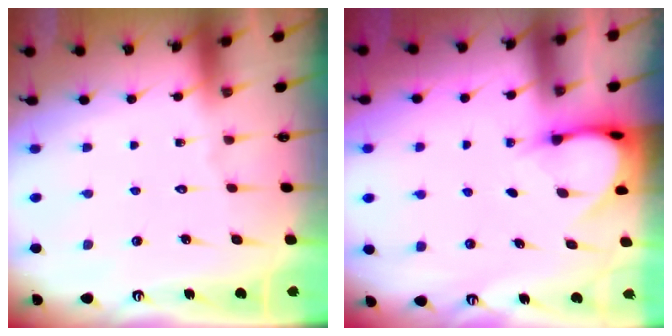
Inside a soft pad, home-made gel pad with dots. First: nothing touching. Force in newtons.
{"total": 3.9, "press": 3.9, "slide": 0.3}